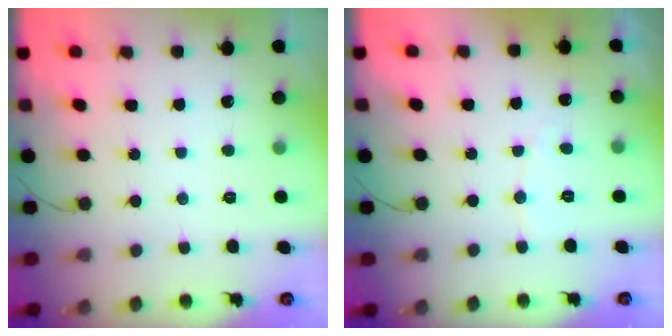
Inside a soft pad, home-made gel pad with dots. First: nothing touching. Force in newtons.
{"total": 2.6, "press": 2.6, "slide": 0.2}